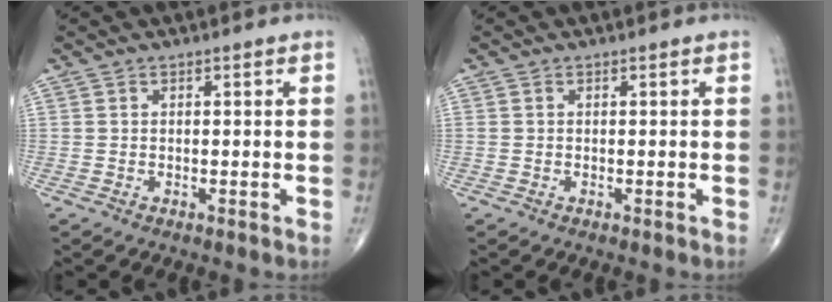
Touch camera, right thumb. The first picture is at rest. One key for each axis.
{"total": 0.0}